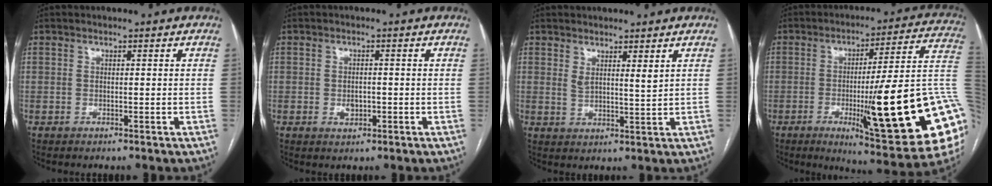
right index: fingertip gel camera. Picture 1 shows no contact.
{"total": 2.0, "force": [-0.5, 1.2, 1.5], "torque": [-0.024, 0.003, -0.001]}
{"total": 0.8, "force": [0.3, 0.1, 0.7], "torque": [-0.018, 0.003, 0.008]}
{"total": 28.1, "force": [-5.3, 2.1, 27.5], "torque": [-0.289, -0.014, -0.078]}